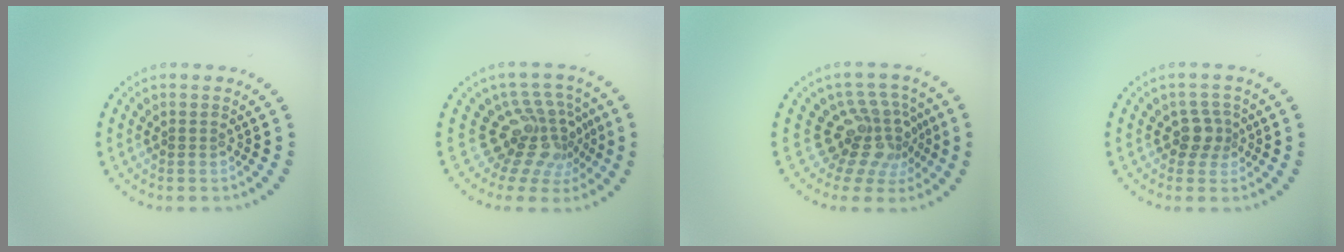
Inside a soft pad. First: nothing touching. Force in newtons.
{"total": 4.7, "press": 3.1, "slide": 3.6}
{"total": 4.6, "press": 3.2, "slide": 3.3}
{"total": 2.2, "press": 1.8, "slide": 1.4}